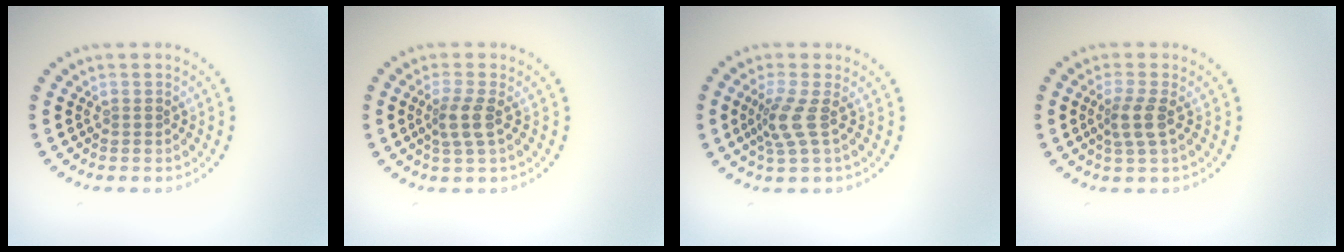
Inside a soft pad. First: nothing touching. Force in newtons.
{"total": 2.3, "press": 1.9, "slide": 1.3}
{"total": 2.6, "press": 1.9, "slide": 1.7}
{"total": 2.3, "press": 1.9, "slide": 1.3}